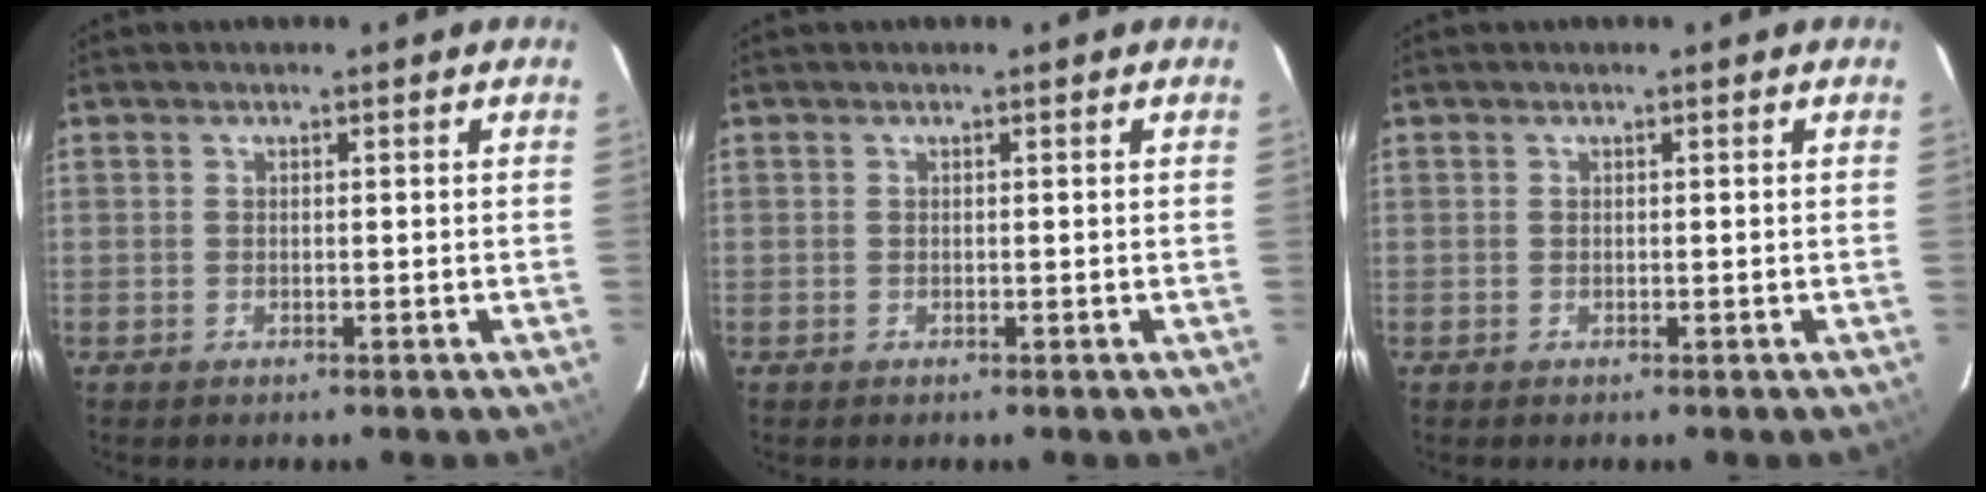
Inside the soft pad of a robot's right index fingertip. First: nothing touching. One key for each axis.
{"total": 0.0}
{"total": 0.0}